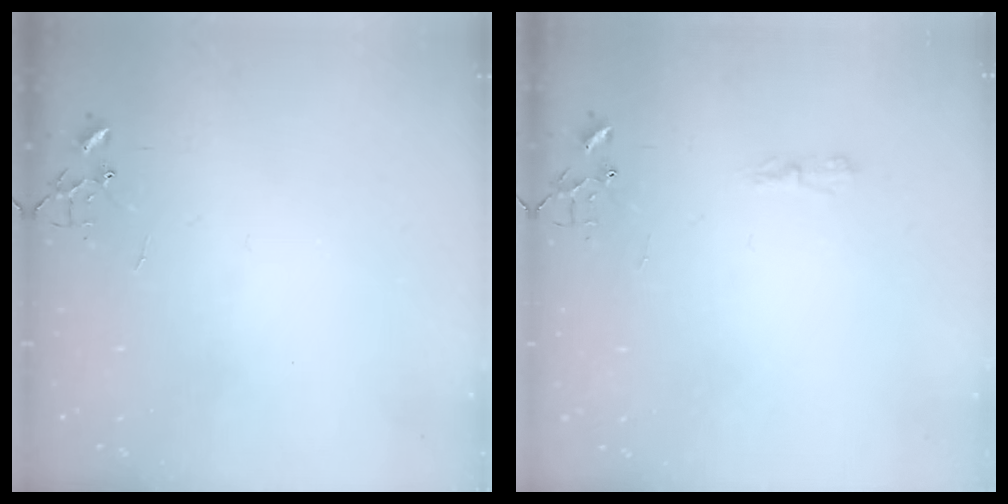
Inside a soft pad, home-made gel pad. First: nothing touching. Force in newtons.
{"total": 3.1, "press": 3.1, "slide": 0.6}